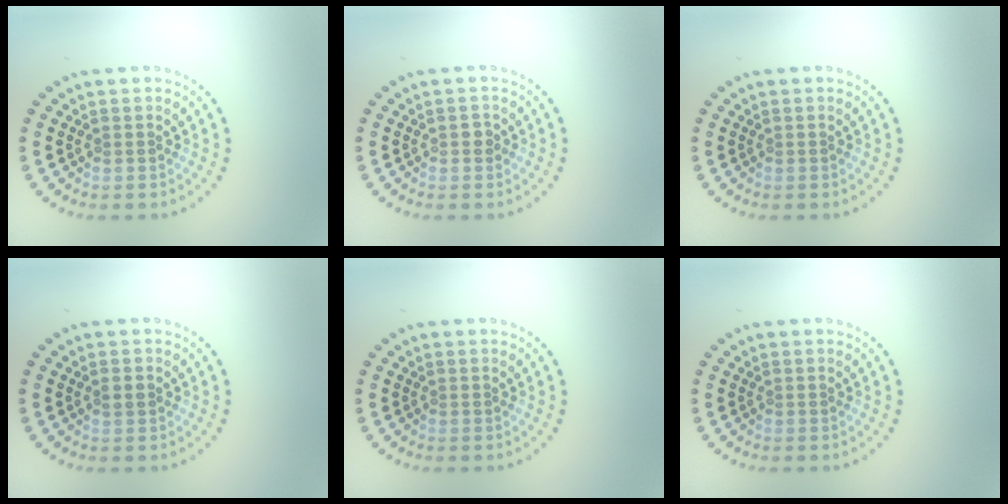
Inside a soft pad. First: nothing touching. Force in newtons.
{"total": 0.9, "press": 0.9, "slide": 0.1}
{"total": 0.0}
{"total": 1.3, "press": 1.2, "slide": 0.3}
{"total": 0.0}
{"total": 0.0}